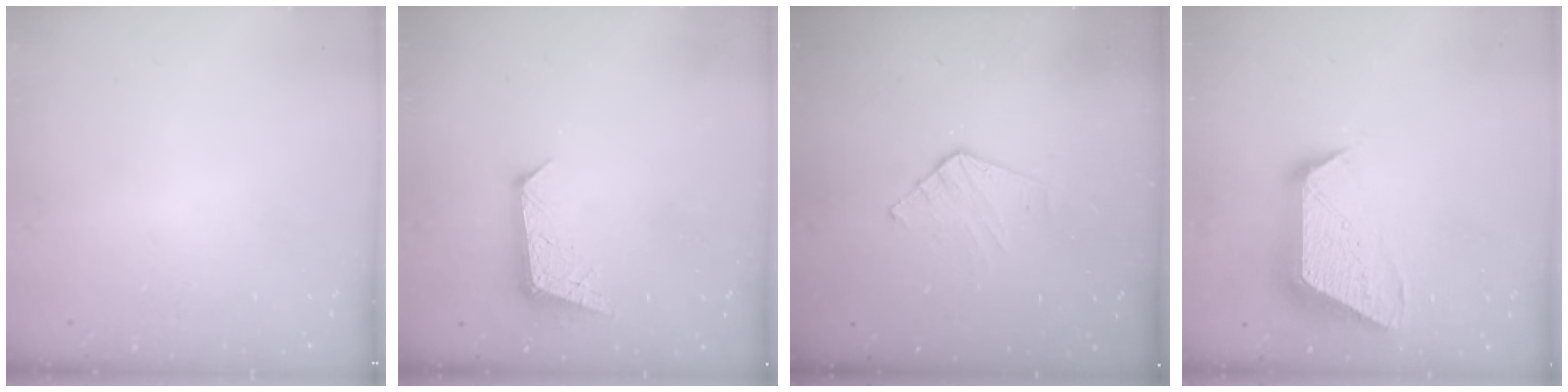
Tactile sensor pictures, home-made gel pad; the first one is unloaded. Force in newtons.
{"total": 8.2, "press": 8.2, "slide": 0.9}
{"total": 5.0, "press": 5.0, "slide": 0.5}
{"total": 12.8, "press": 12.8, "slide": 0.6}